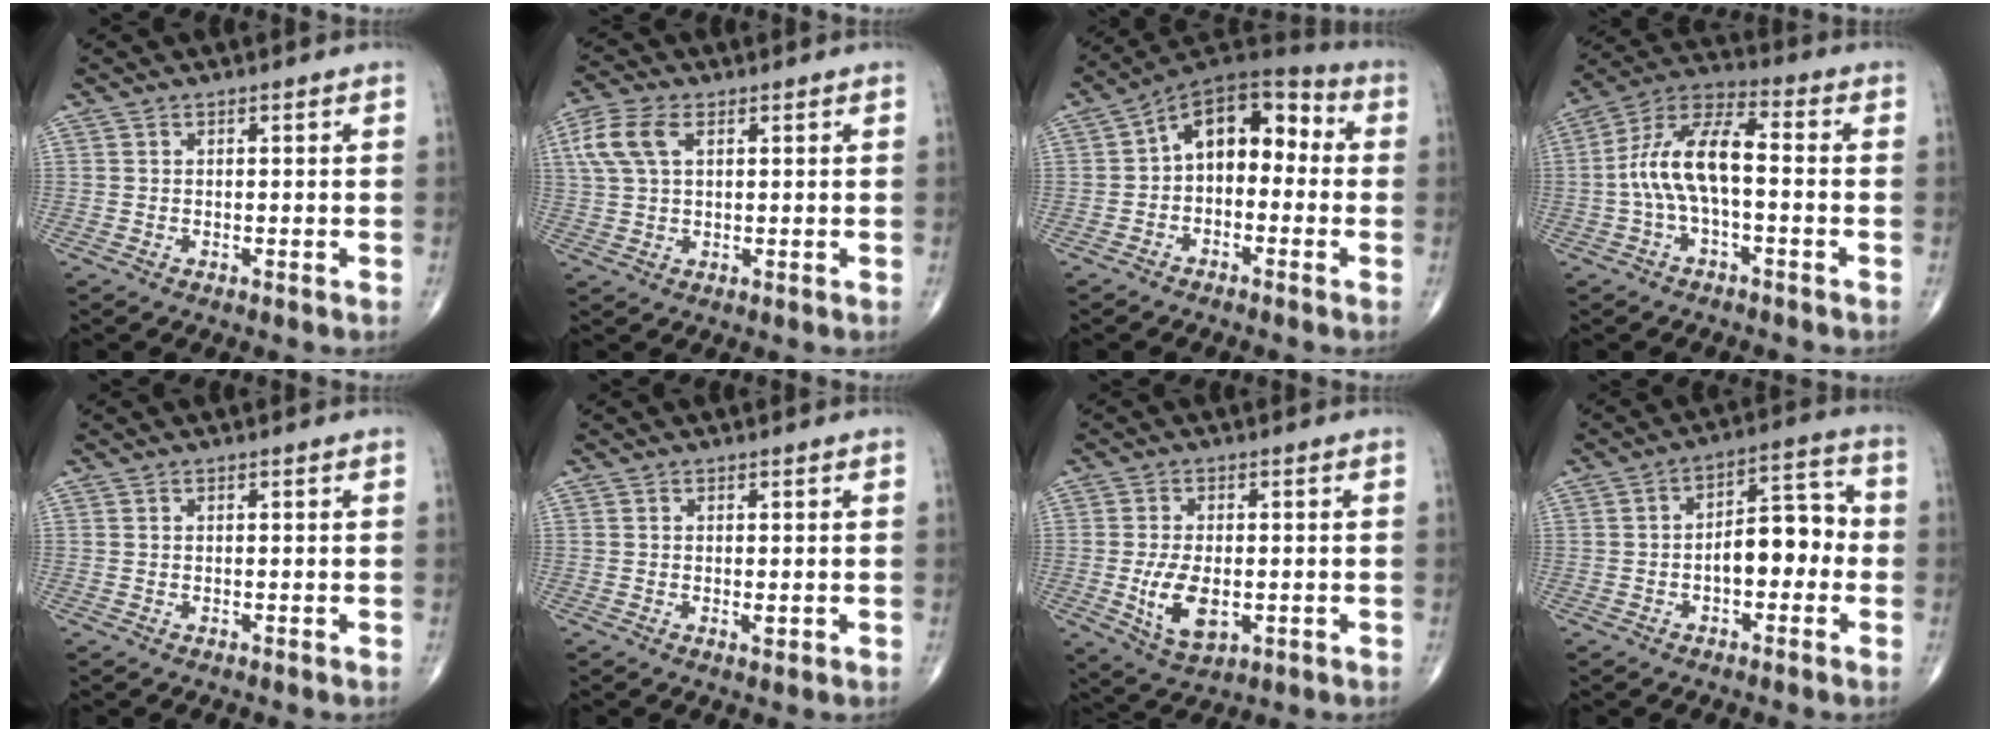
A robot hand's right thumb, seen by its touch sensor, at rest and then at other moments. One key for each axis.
{"total": 7.4, "fx": 2.5, "fy": 4.2, "fz": 5.7, "tx": -0.136, "ty": 0.015, "tz": 0.049}
{"total": 12.6, "fx": 0.2, "fy": 7.9, "fz": 9.7, "tx": -0.104, "ty": 0.050, "tz": -0.017}
{"total": 12.1, "fx": -1.2, "fy": 5.2, "fz": 10.8, "tx": -0.213, "ty": 0.048, "tz": -0.030}
{"total": 0.0}
{"total": 1.0, "fx": -0.2, "fy": 0.4, "fz": 0.9, "tx": -0.015, "ty": -0.004, "tz": -0.003}
{"total": 8.6, "fx": -1.5, "fy": 4.8, "fz": 7.0, "tx": -0.121, "ty": -0.009, "tz": -0.017}
{"total": 9.6, "fx": -1.6, "fy": 5.1, "fz": 7.9, "tx": -0.090, "ty": 0.039, "tz": -0.034}